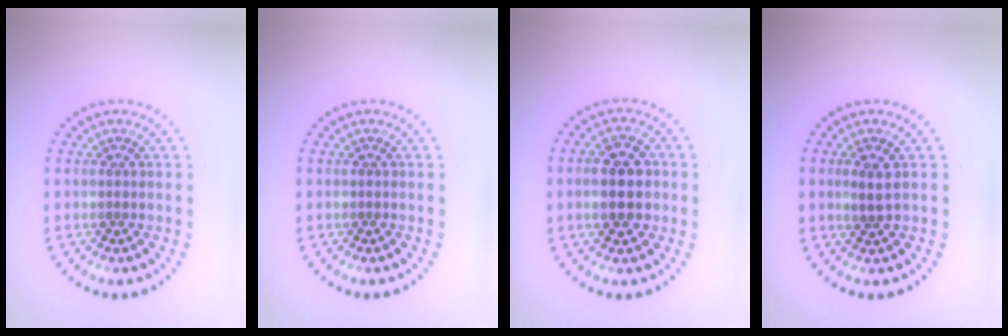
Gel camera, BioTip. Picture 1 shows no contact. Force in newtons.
{"total": 0.0}
{"total": 4.5, "press": 4.5, "slide": 0.2}
{"total": 1.9, "press": 1.8, "slide": 0.7}